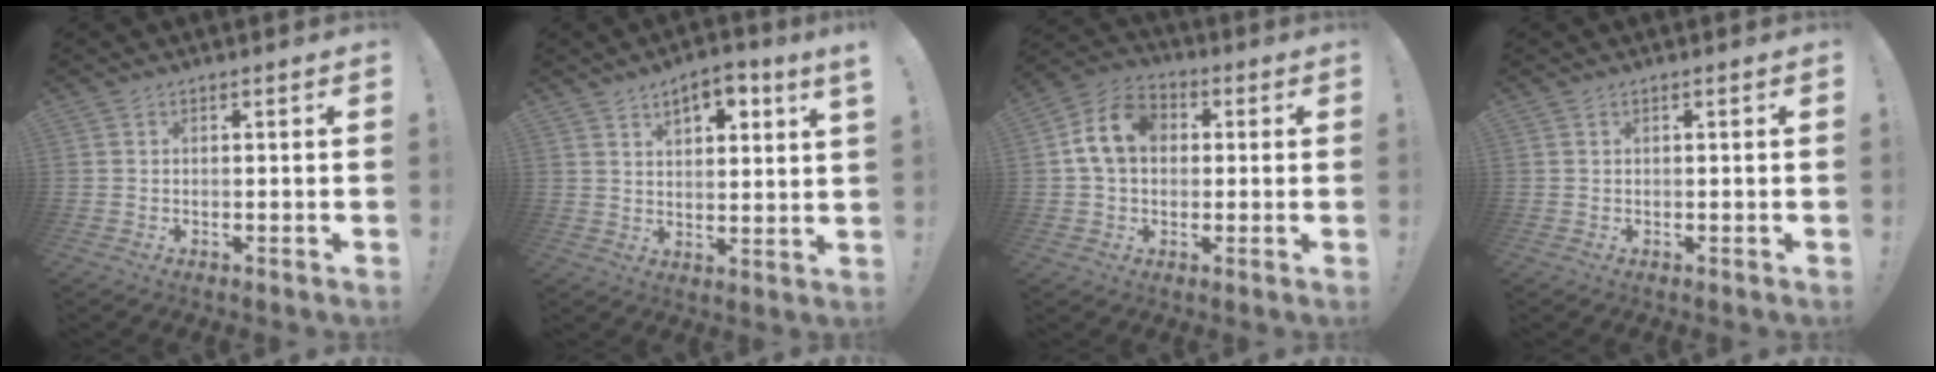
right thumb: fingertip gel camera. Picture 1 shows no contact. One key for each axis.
{"total": 7.0, "fx": 4.3, "fy": 1.9, "fz": 5.2, "tx": -0.075, "ty": -0.016, "tz": 0.071}
{"total": 12.7, "fx": 2.3, "fy": 9.5, "fz": 8.1, "tx": -0.130, "ty": 0.013, "tz": 0.049}
{"total": 0.0}